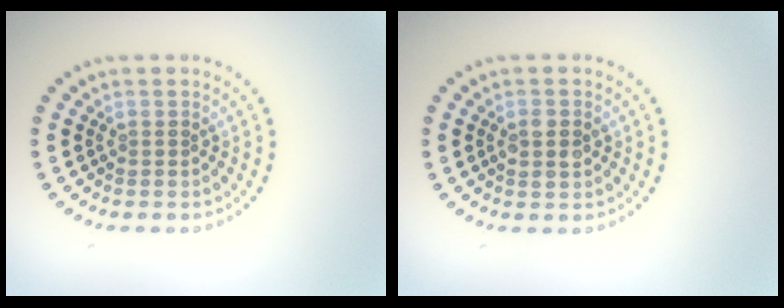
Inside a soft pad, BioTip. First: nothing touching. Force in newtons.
{"total": 1.7, "press": 1.6, "slide": 0.2}